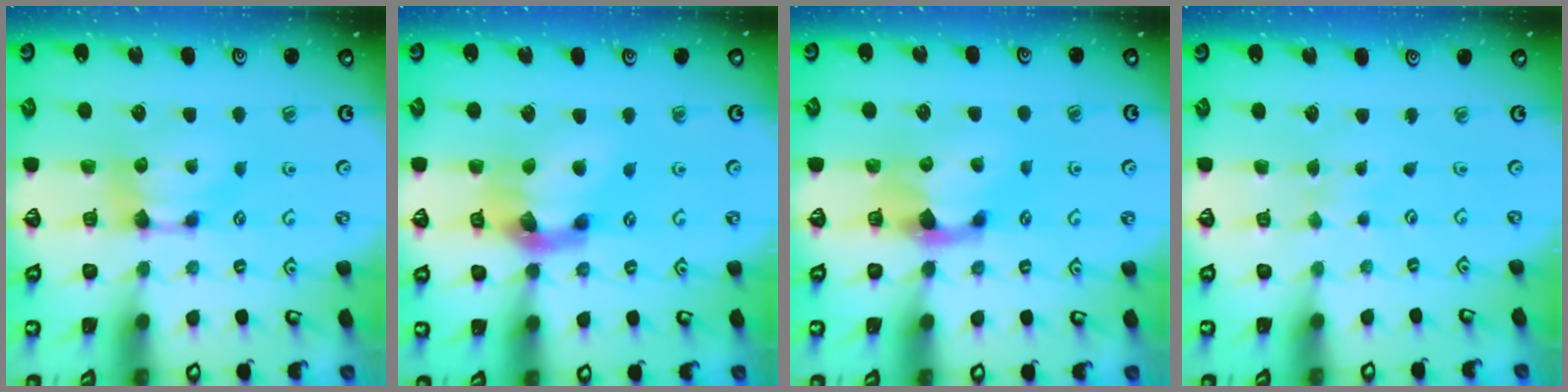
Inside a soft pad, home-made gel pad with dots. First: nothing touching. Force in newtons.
{"total": 7.4, "press": 7.0, "slide": 2.3}
{"total": 1.9, "press": 1.4, "slide": 1.2}
{"total": 3.8, "press": 3.7, "slide": 0.3}